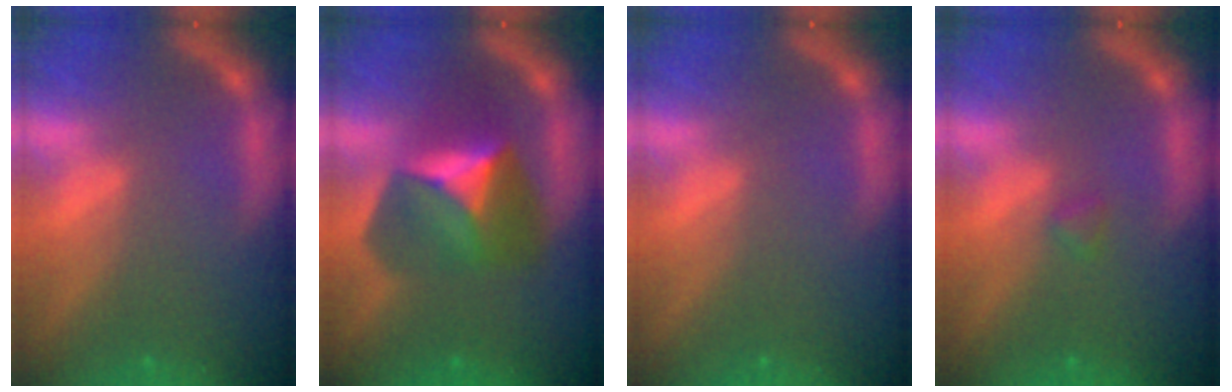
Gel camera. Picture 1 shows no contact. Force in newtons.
{"total": 6.9}
{"total": 0.0}
{"total": 0.9}